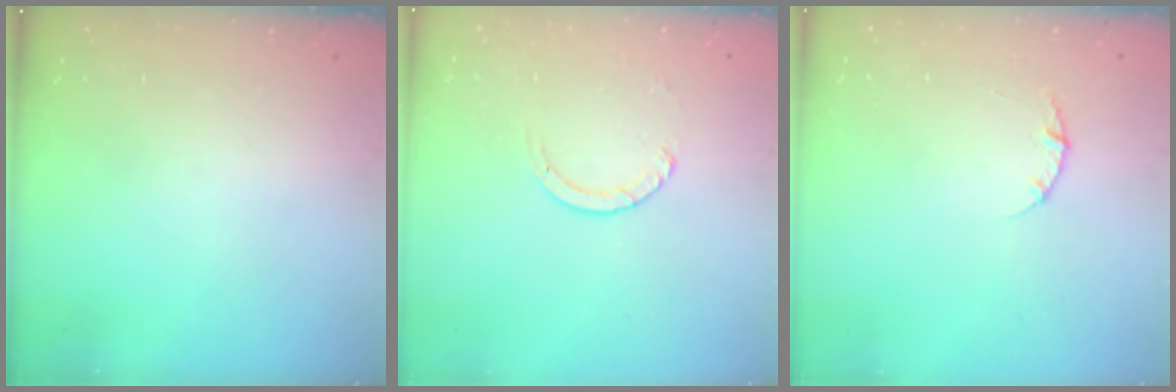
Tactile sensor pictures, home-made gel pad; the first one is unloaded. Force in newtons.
{"total": 2.7, "press": 2.7, "slide": 0.3}
{"total": 2.8, "press": 2.8, "slide": 0.4}